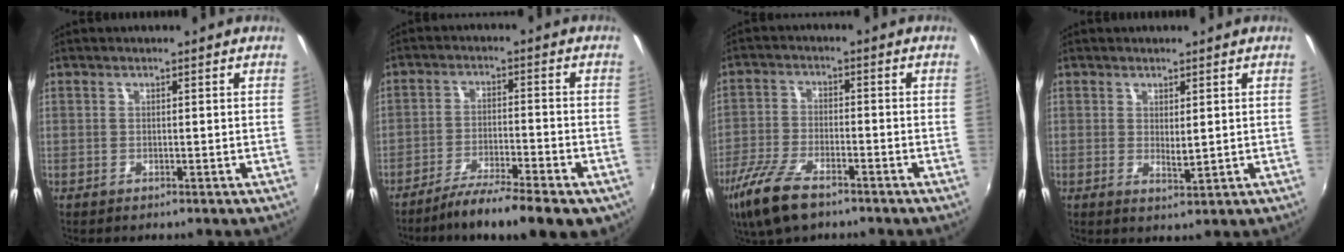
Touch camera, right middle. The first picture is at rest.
{"total": 12.7, "force": [-9.5, 2.4, 8.0], "torque": [-0.141, -0.032, -0.149]}
{"total": 10.5, "force": [-7.2, 3.7, 6.7], "torque": [-0.161, -0.026, -0.141]}
{"total": 2.4, "force": [0.5, 0.8, 2.2], "torque": [-0.034, -0.006, 0.010]}